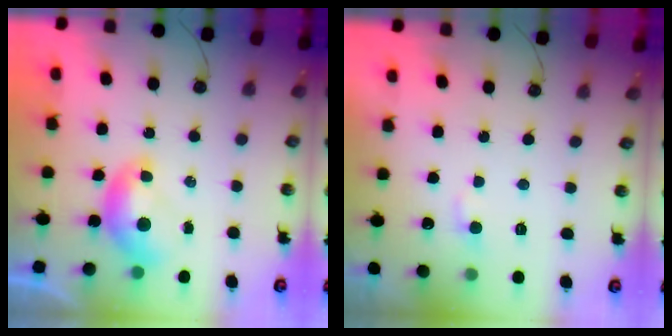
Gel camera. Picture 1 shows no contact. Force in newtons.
{"total": 2.5, "press": 2.4, "slide": 0.5}